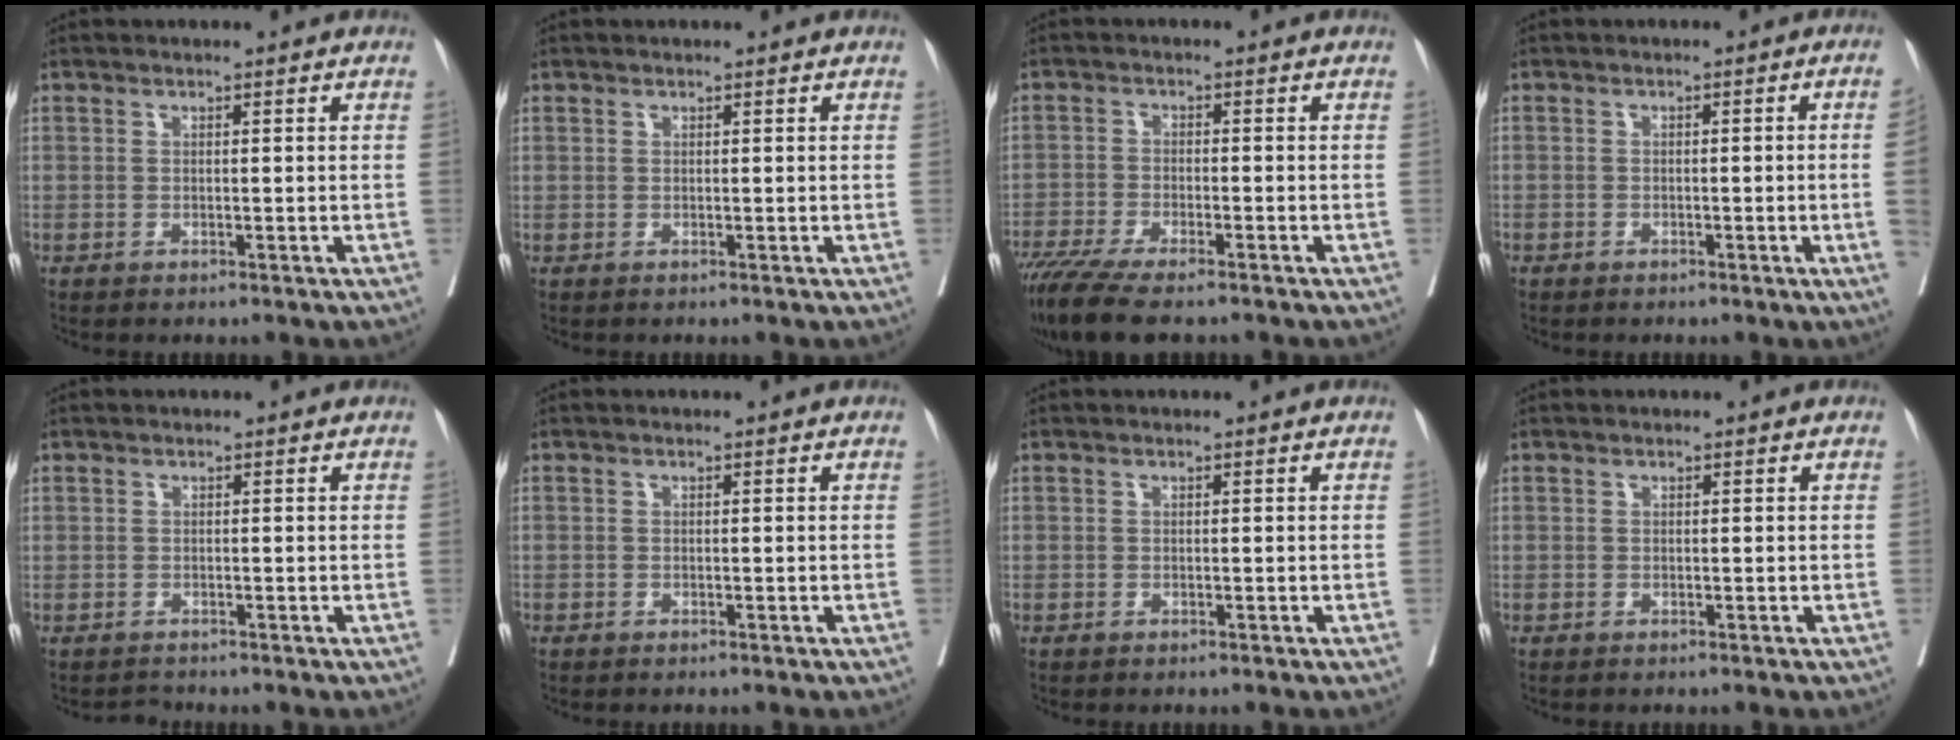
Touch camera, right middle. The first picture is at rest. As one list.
[{"total": 0.6, "force": [0.2, 0.5, 0.0], "torque": [0.012, 0.006, 0.004]}, {"total": 10.4, "force": [-8.4, 1.6, 5.9], "torque": [-0.092, -0.021, -0.139]}, {"total": 3.0, "force": [-0.8, -0.4, 2.9], "torque": [-0.034, 0.003, -0.012]}, {"total": 1.0, "force": [-0.7, 0.6, -0.4], "torque": [0.003, -0.001, -0.015]}, {"total": 0.5, "force": [-0.3, 0.4, -0.1], "torque": [0.003, 0.007, -0.007]}, {"total": 0.0}, {"total": 0.0}]